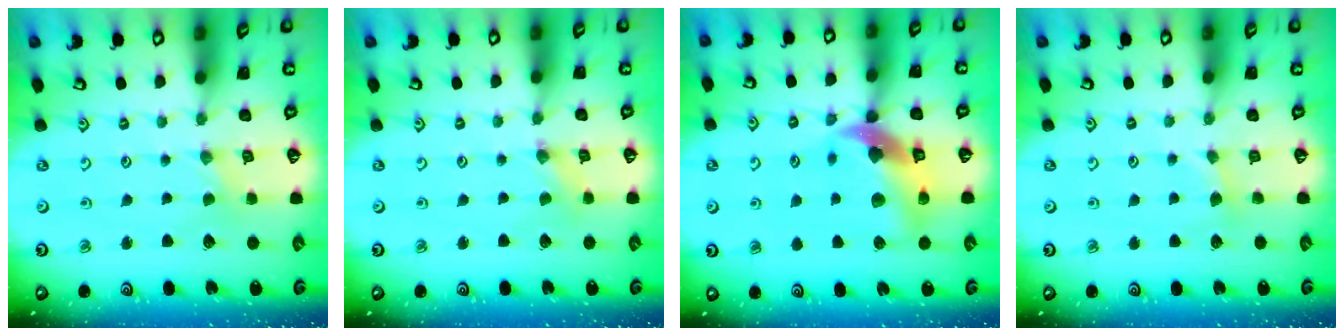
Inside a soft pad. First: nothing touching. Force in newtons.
{"total": 0.0}
{"total": 12.8, "press": 12.7, "slide": 1.8}
{"total": 2.1, "press": 2.0, "slide": 0.4}